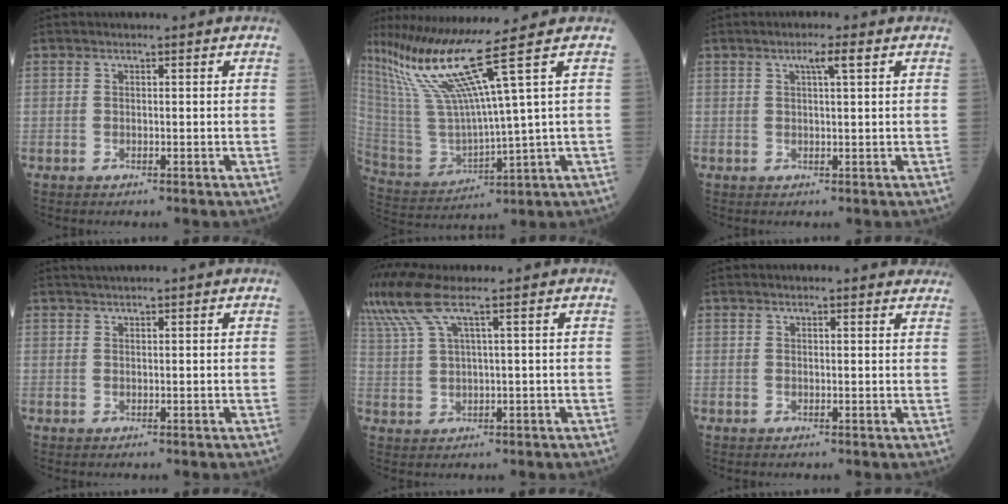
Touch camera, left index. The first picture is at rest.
{"total": 14.0, "force": [8.6, -2.8, 10.6], "torque": [-0.207, -0.001, 0.172]}
{"total": 2.4, "force": [1.1, -0.2, 2.1], "torque": [-0.040, 0.006, 0.020]}
{"total": 1.3, "force": [1.2, -0.3, 0.5], "torque": [-0.008, 0.011, 0.027]}
{"total": 6.1, "force": [4.2, -0.5, 4.4], "torque": [-0.114, 0.021, 0.095]}
{"total": 5.2, "force": [5.0, 0.7, 1.3], "torque": [-0.004, 0.005, 0.036]}